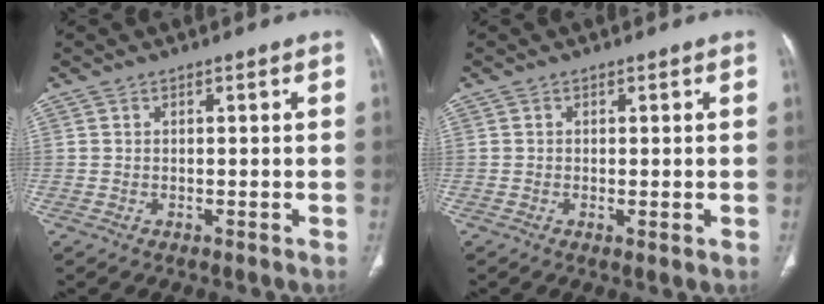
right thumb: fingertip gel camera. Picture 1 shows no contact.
{"total": 1.0, "force": [-0.2, 0.3, 0.9], "torque": [-0.020, -0.004, -0.003]}